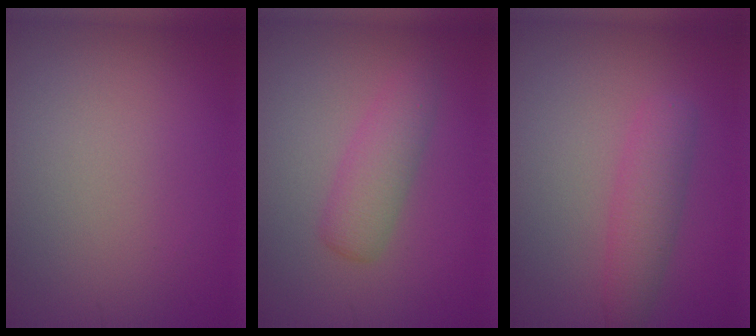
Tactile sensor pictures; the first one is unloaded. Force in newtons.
{"total": 2.8, "press": 2.8, "slide": 0.0}
{"total": 2.8, "press": 2.8, "slide": 0.1}